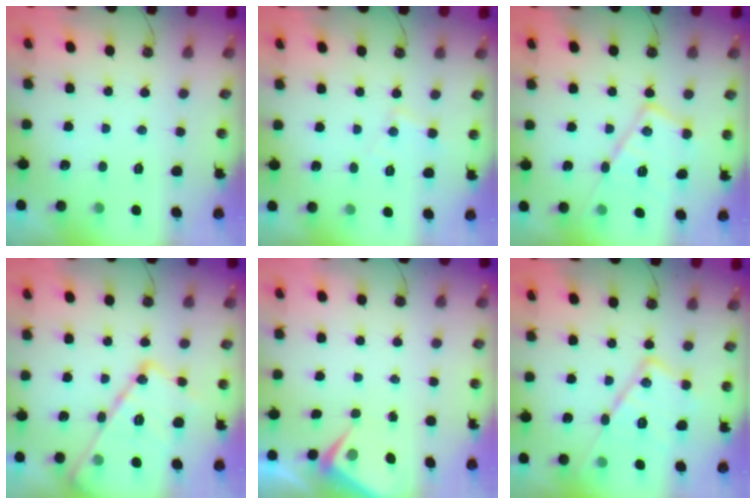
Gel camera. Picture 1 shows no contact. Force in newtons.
{"total": 6.4, "press": 6.4, "slide": 0.5}
{"total": 15.2, "press": 15.2, "slide": 0.8}
{"total": 19.4, "press": 19.3, "slide": 1.7}
{"total": 3.9, "press": 3.9, "slide": 0.5}
{"total": 16.9, "press": 16.9, "slide": 1.4}